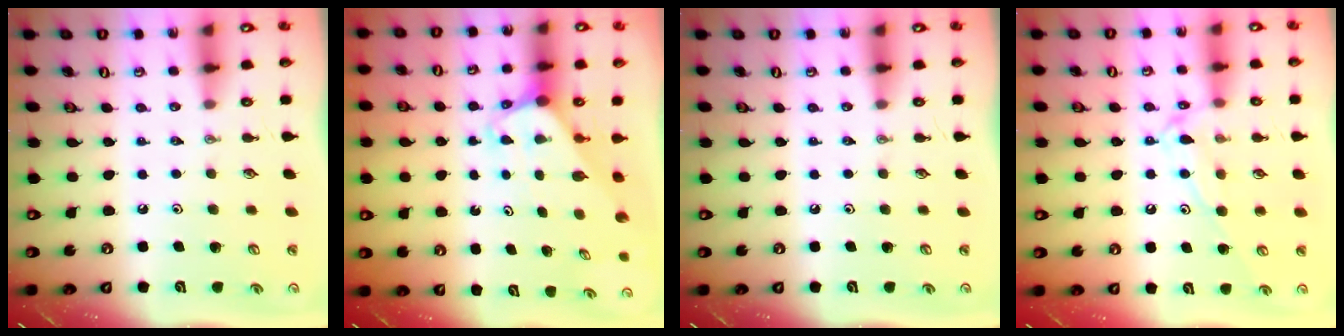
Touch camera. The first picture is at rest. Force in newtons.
{"total": 2.0, "press": 2.0, "slide": 0.2}
{"total": 0.0}
{"total": 11.5, "press": 11.4, "slide": 0.9}